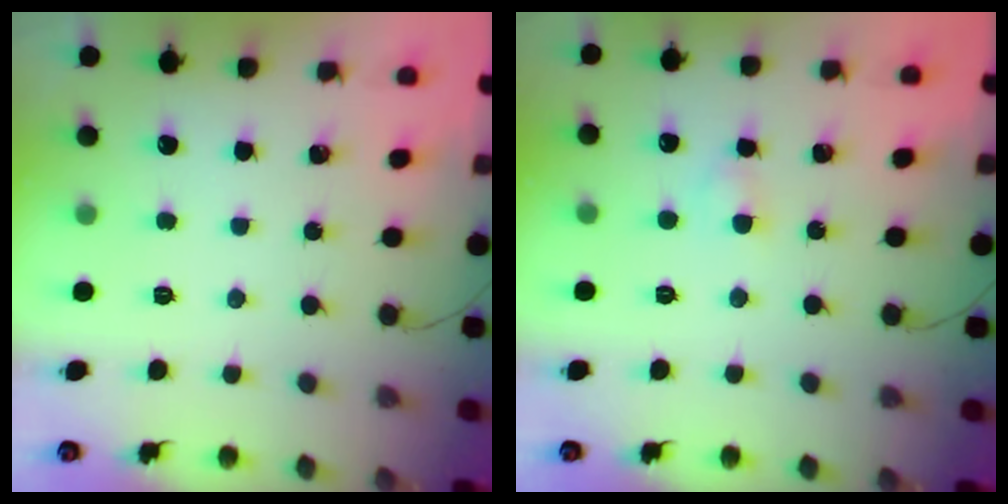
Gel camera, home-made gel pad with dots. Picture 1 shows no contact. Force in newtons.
{"total": 2.5, "press": 2.3, "slide": 1.0}